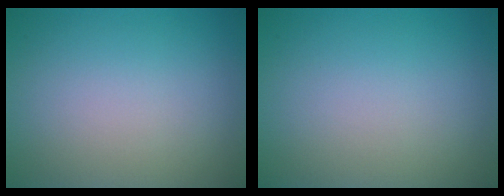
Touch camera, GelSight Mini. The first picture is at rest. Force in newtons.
{"total": 0.0}